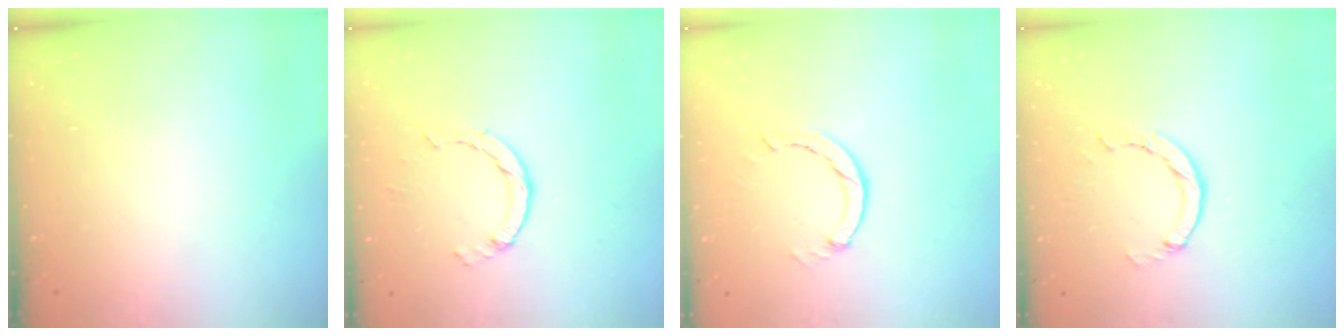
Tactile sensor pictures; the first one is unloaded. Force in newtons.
{"total": 1.4, "press": 1.4, "slide": 0.2}
{"total": 1.3, "press": 1.2, "slide": 0.3}
{"total": 2.9, "press": 2.9, "slide": 0.4}